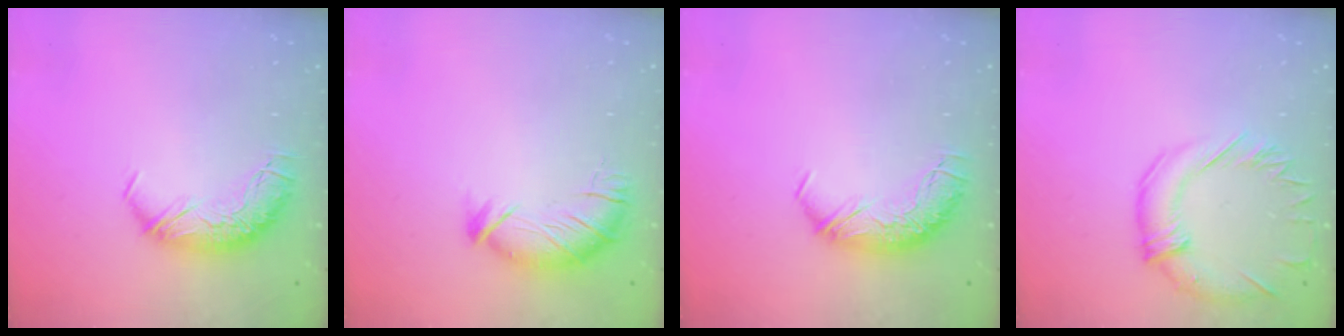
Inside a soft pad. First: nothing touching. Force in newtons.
{"total": 3.6, "press": 3.5, "slide": 0.6}
{"total": 0.0}
{"total": 1.9, "press": 1.6, "slide": 1.1}